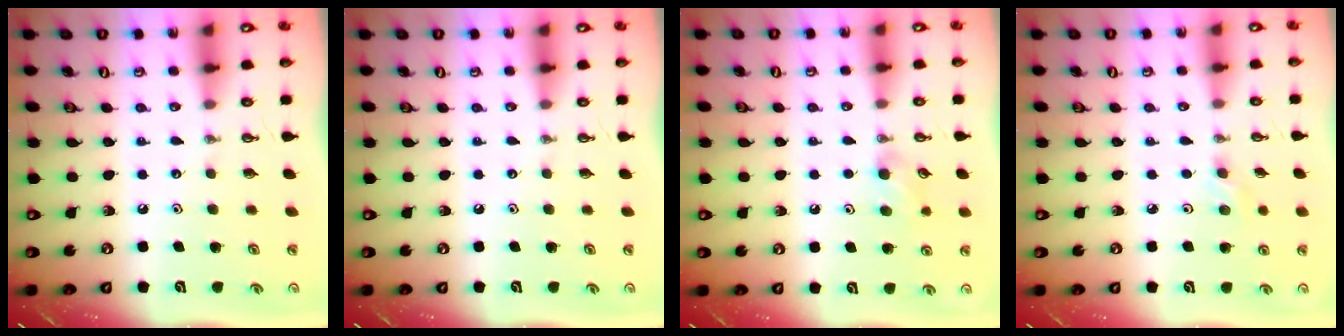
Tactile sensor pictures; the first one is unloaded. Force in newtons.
{"total": 0.0}
{"total": 7.5, "press": 7.4, "slide": 1.4}
{"total": 2.6, "press": 2.5, "slide": 0.8}